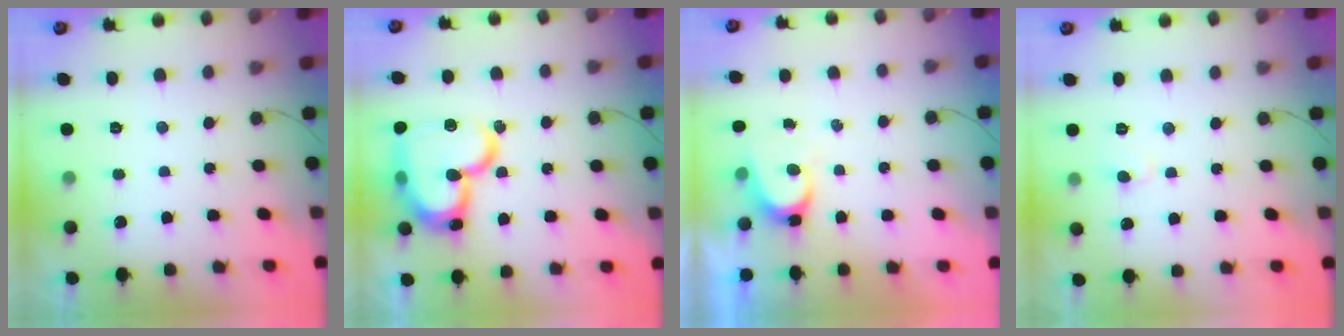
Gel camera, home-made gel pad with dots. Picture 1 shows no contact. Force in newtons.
{"total": 24.5, "press": 24.4, "slide": 2.5}
{"total": 4.2, "press": 4.2, "slide": 0.3}
{"total": 3.7, "press": 3.7, "slide": 0.3}